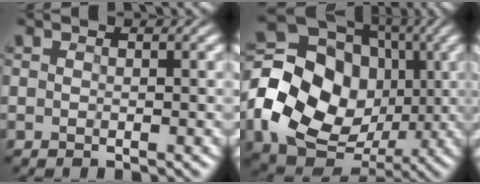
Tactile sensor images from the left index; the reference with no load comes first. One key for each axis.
{"total": 16.4, "fx": -1.5, "fy": 13.6, "fz": 9.1, "tx": -0.196, "ty": -0.001, "tz": -0.034}